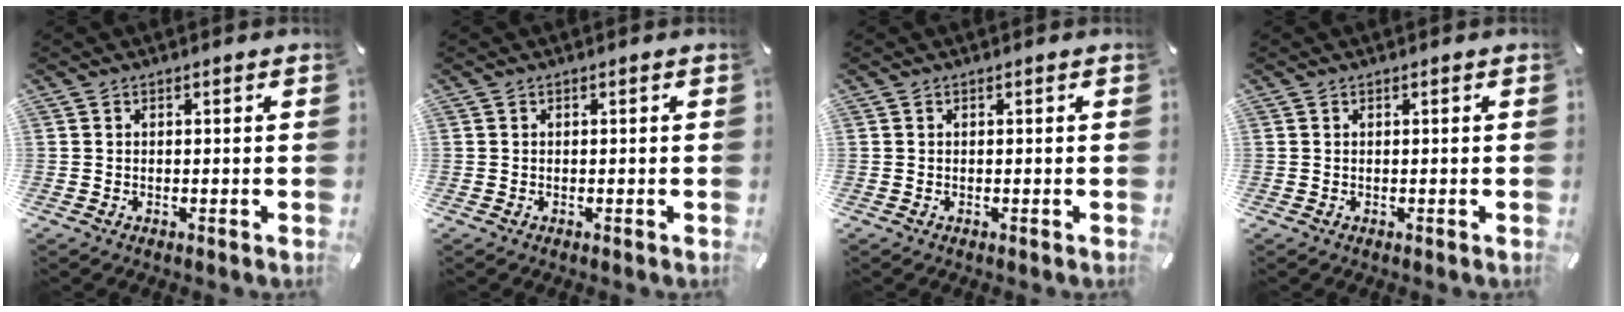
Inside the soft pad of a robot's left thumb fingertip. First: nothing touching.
{"total": 0.0}
{"total": 0.0}
{"total": 0.0}